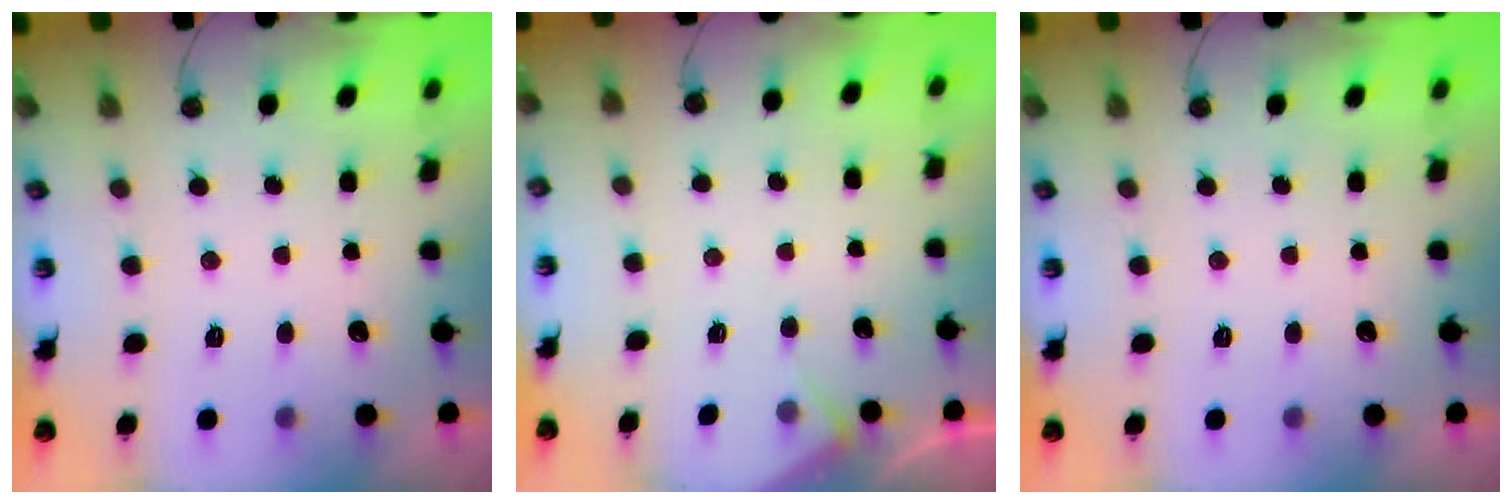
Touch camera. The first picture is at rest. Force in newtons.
{"total": 4.0, "press": 4.0, "slide": 0.4}
{"total": 0.0}